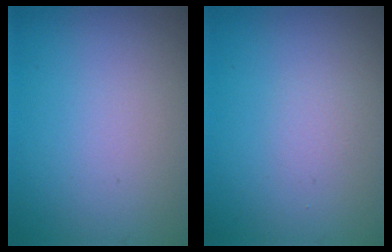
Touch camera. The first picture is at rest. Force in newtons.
{"total": 0.7, "press": 0.7, "slide": 0.1}